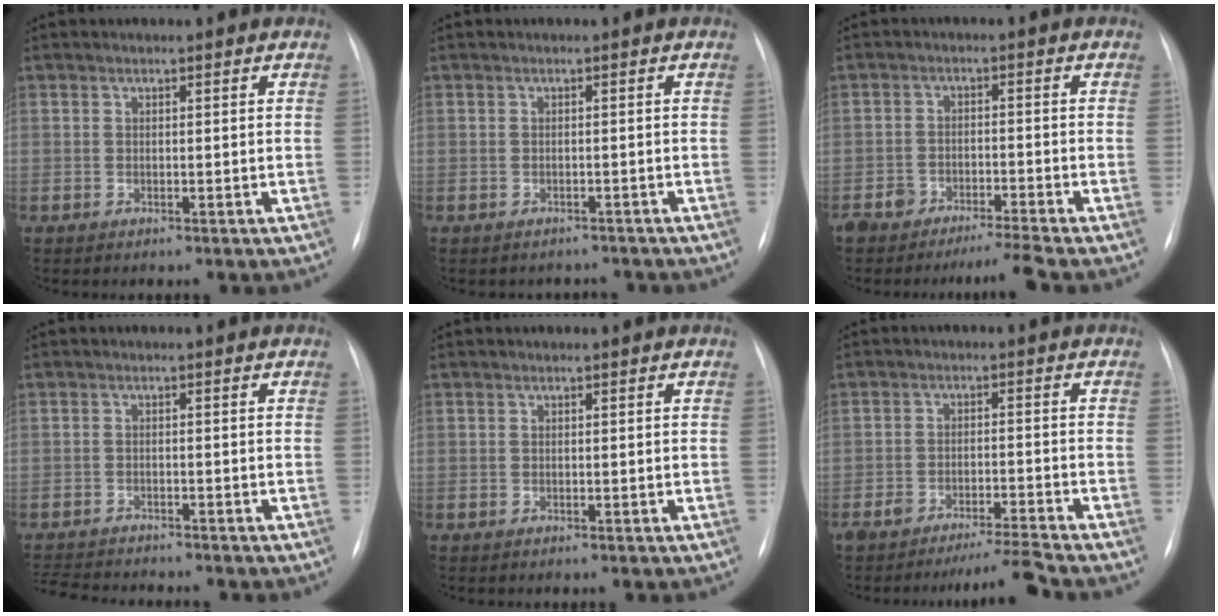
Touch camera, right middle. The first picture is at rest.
{"total": 2.9, "force": [-2.6, 1.2, -0.2], "torque": [0.006, 0.008, -0.033]}
{"total": 4.8, "force": [-4.4, -0.2, 1.9], "torque": [-0.029, -0.011, -0.078]}
{"total": 7.1, "force": [-6.8, 0.8, 2.0], "torque": [-0.032, -0.011, -0.107]}
{"total": 0.0}
{"total": 5.2, "force": [-4.8, -1.0, 1.8], "torque": [-0.029, -0.011, -0.083]}